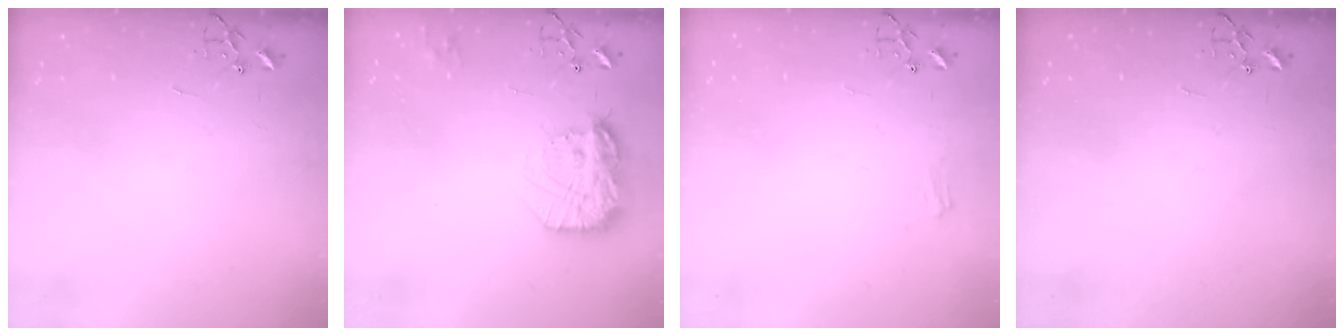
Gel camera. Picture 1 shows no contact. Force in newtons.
{"total": 19.0, "press": 19.0, "slide": 1.7}
{"total": 6.1, "press": 6.1, "slide": 0.7}
{"total": 0.0}